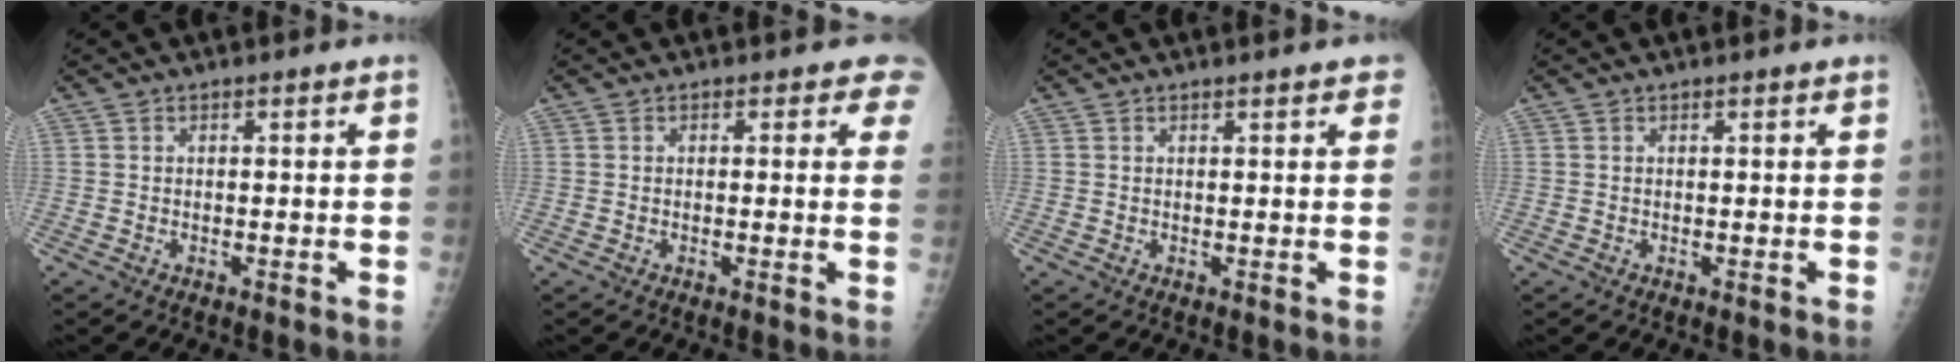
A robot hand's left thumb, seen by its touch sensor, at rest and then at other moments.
{"total": 3.1, "force": [2.4, 1.6, 1.2], "torque": [0.015, -0.009, 0.010]}
{"total": 3.3, "force": [2.4, 0.9, 2.1], "torque": [-0.010, 0.003, 0.027]}
{"total": 1.0, "force": [0.7, 0.2, 0.6], "torque": [-0.006, 0.001, 0.010]}